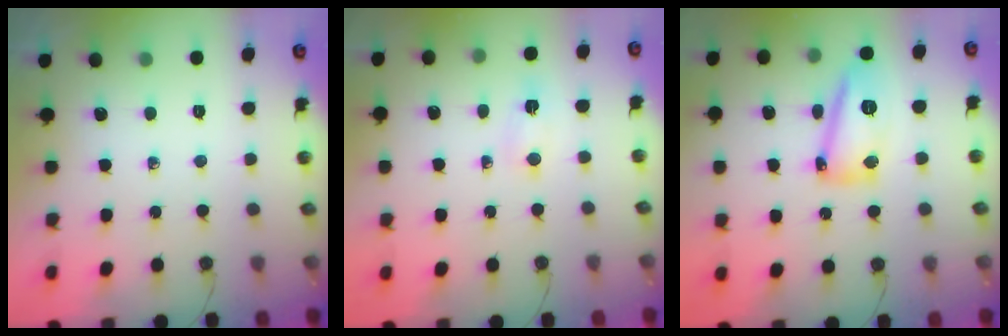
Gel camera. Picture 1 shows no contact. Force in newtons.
{"total": 12.2, "press": 3.1, "slide": 11.8}
{"total": 20.4, "press": 16.7, "slide": 11.6}